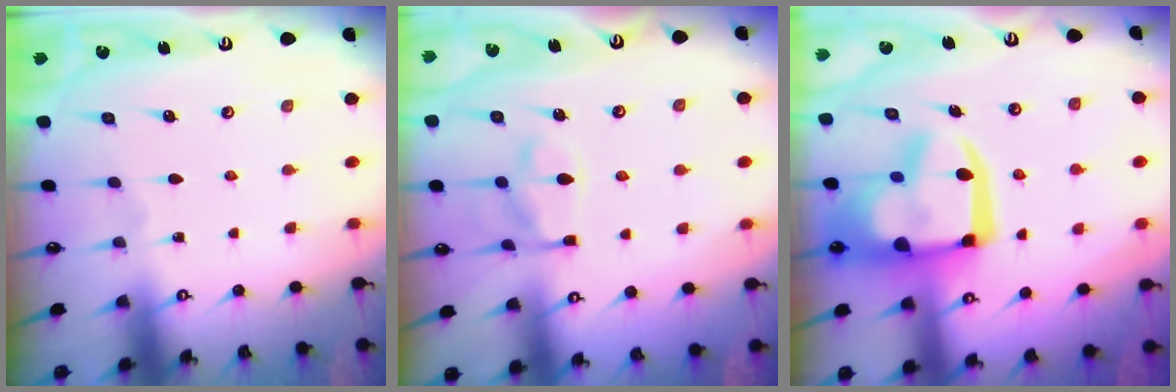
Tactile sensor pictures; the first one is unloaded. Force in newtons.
{"total": 10.8, "press": 10.7, "slide": 0.8}
{"total": 21.6, "press": 21.5, "slide": 2.1}